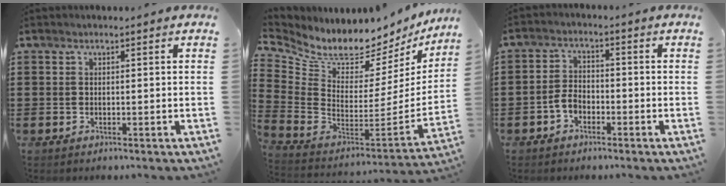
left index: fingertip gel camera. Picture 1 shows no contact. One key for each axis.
{"total": 6.3, "fx": 5.7, "fy": 2.0, "fz": 1.8, "tx": -0.077, "ty": -0.062, "tz": 0.095}
{"total": 3.2, "fx": -1.7, "fy": 1.9, "fz": 2.0, "tx": -0.053, "ty": 0.002, "tz": -0.040}